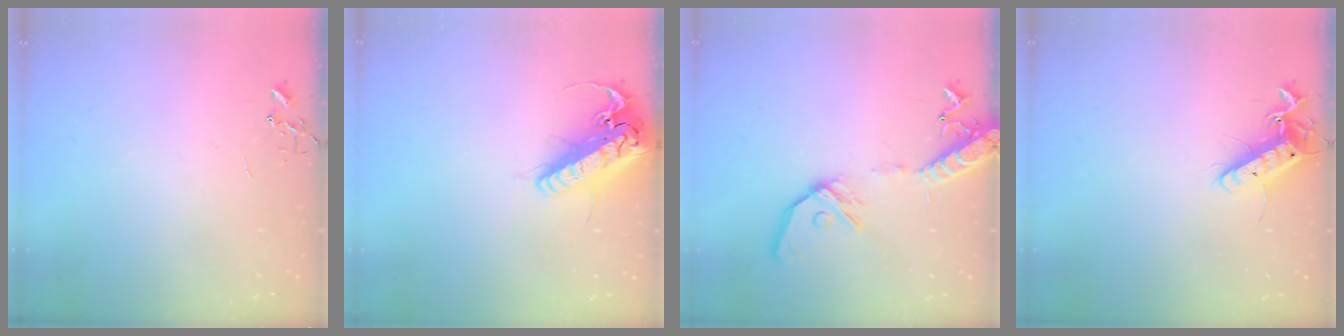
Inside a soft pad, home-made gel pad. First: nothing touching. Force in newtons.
{"total": 21.0, "press": 20.7, "slide": 3.7}
{"total": 16.0, "press": 15.7, "slide": 3.1}
{"total": 12.4, "press": 12.4, "slide": 1.1}